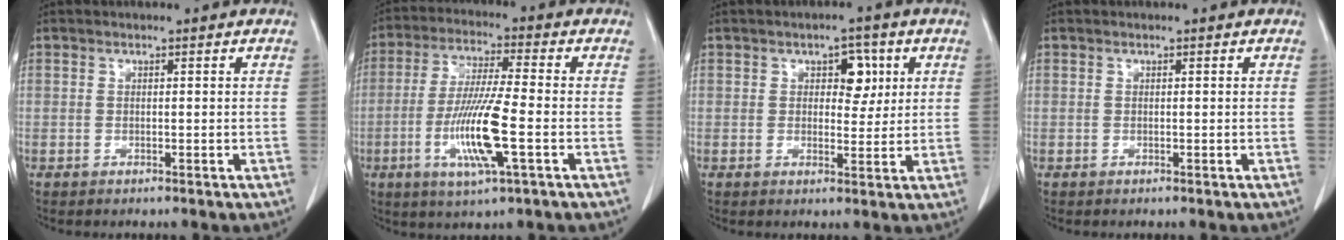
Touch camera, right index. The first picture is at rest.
{"total": 11.6, "force": [-3.2, 0.4, 11.2], "torque": [-0.224, -0.015, -0.062]}
{"total": 4.4, "force": [1.5, 2.5, 3.2], "torque": [-0.038, 0.008, 0.021]}
{"total": 0.0}